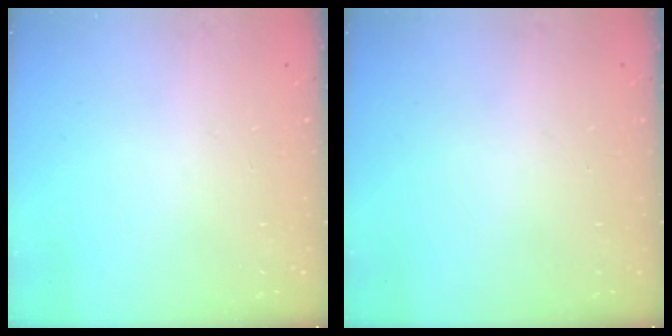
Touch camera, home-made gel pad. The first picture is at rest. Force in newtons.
{"total": 0.0}